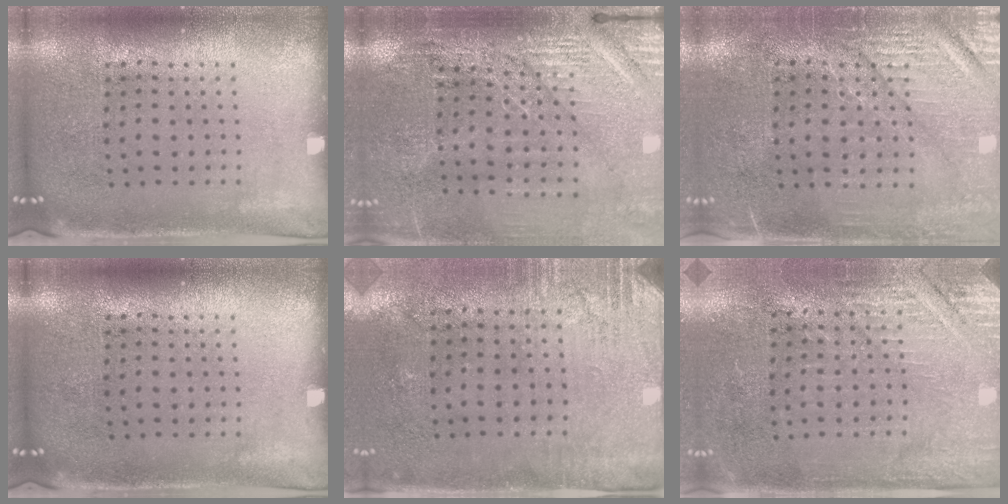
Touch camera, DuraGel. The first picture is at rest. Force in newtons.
{"total": 3.3, "press": 3.3, "slide": 0.0}
{"total": 3.2, "press": 2.9, "slide": 1.1}
{"total": 0.0}
{"total": 2.8, "press": 2.3, "slide": 1.6}
{"total": 2.8, "press": 2.8, "slide": 0.5}